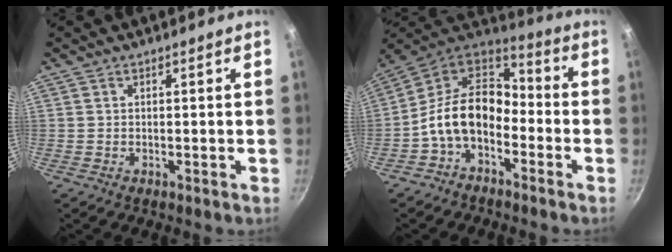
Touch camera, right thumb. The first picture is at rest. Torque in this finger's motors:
{"motor_torque": [2.09, 2.34, 1.31, -1.08, 0.45]}